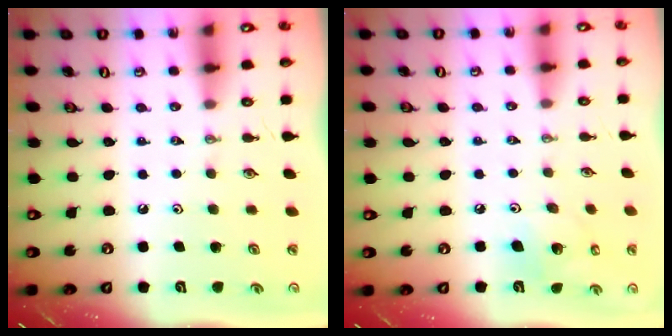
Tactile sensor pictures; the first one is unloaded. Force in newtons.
{"total": 8.1, "press": 8.0, "slide": 1.2}